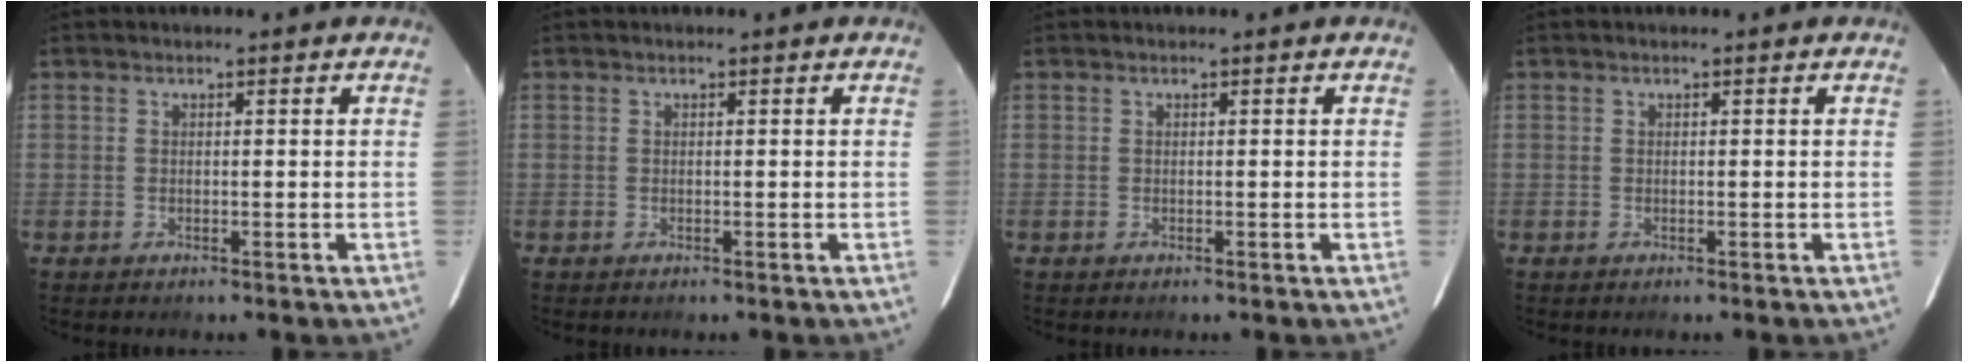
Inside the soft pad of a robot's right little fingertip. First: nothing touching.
{"total": 0.0}
{"total": 0.0}
{"total": 0.0}